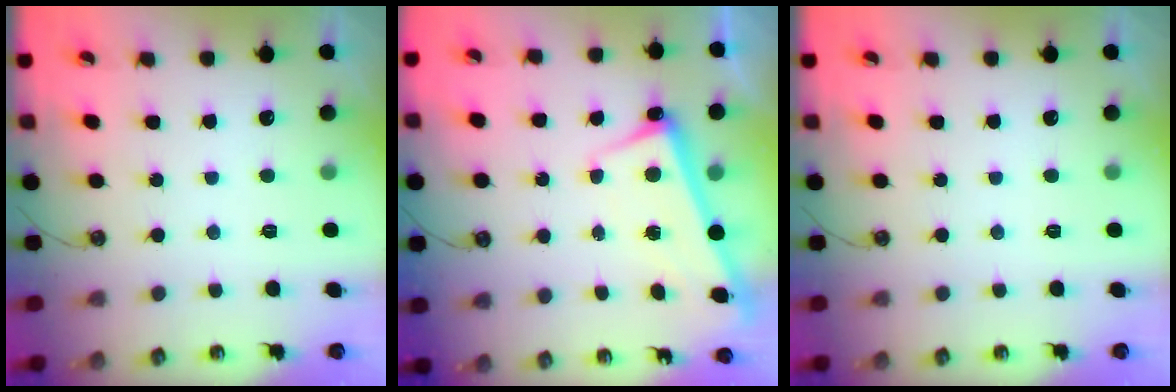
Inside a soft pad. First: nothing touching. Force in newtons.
{"total": 2.4, "press": 2.3, "slide": 0.5}
{"total": 0.0}